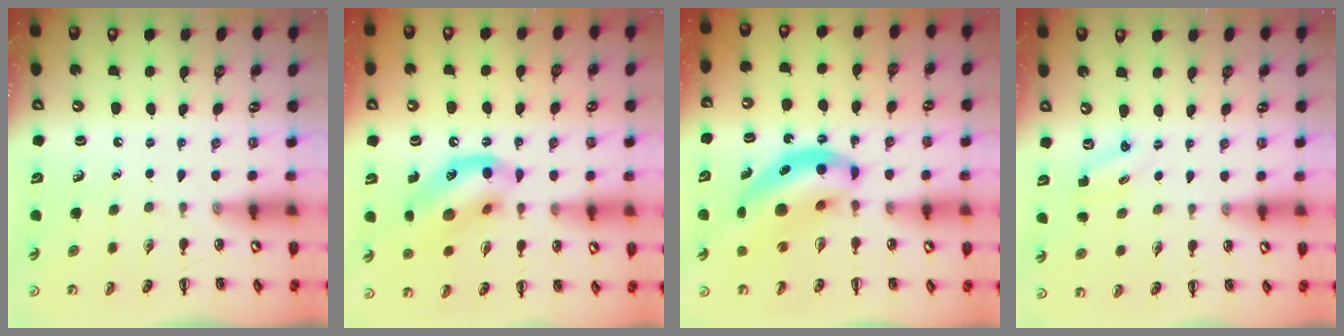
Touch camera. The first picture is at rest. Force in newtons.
{"total": 13.9, "press": 13.7, "slide": 2.2}
{"total": 12.4, "press": 12.1, "slide": 2.8}
{"total": 1.3, "press": 1.2, "slide": 0.4}